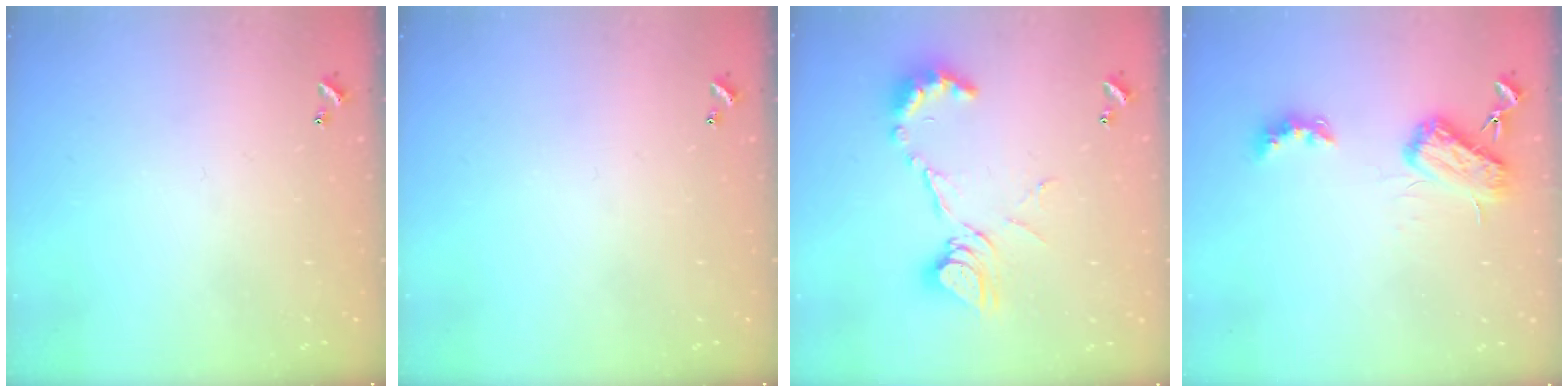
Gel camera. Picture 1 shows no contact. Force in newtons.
{"total": 0.0}
{"total": 14.0, "press": 13.9, "slide": 1.5}
{"total": 6.3, "press": 6.3, "slide": 0.9}